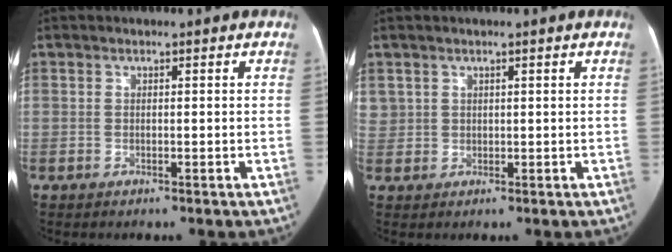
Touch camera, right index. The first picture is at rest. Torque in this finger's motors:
{"motor_torque": [0.37, 0.11, 0.01, 0.00]}